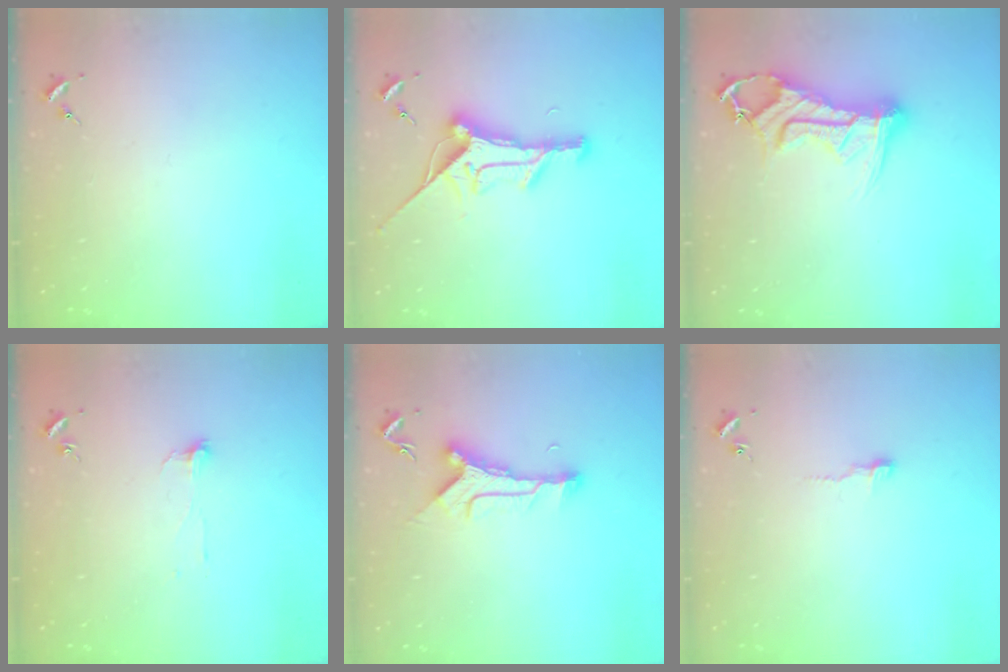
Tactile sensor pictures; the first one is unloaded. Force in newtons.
{"total": 18.0, "press": 18.0, "slide": 0.5}
{"total": 14.0, "press": 14.0, "slide": 1.6}
{"total": 3.9, "press": 3.9, "slide": 0.3}
{"total": 9.9, "press": 9.9, "slide": 0.3}
{"total": 3.6, "press": 3.6, "slide": 0.3}